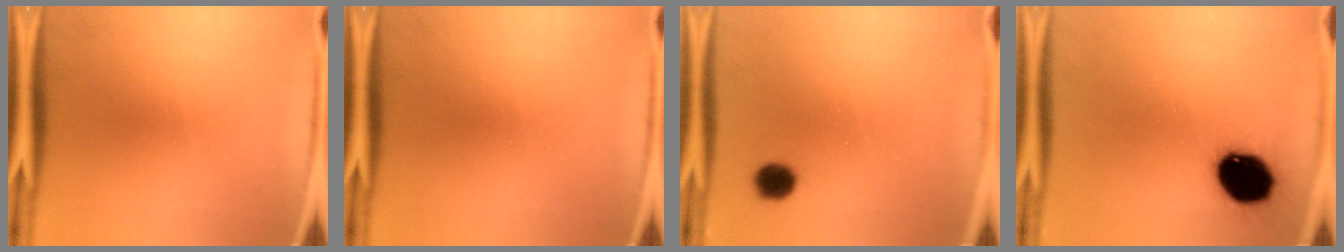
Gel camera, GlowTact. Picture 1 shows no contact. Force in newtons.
{"total": 0.0}
{"total": 4.4}
{"total": 15.6}